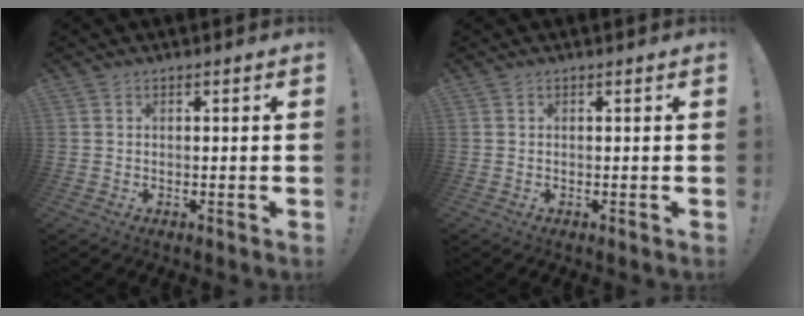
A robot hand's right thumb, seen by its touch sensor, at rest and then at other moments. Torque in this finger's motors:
{"motor_torque": [-0.01, -0.01, 0.02, 0.09, 0.00]}